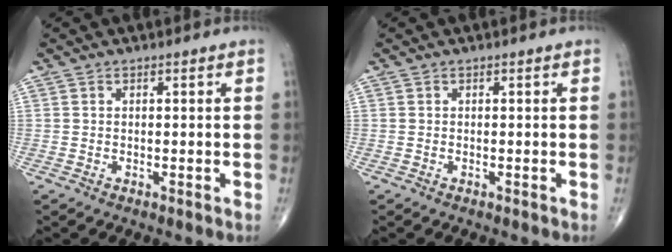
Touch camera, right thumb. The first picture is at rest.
{"total": 0.0}